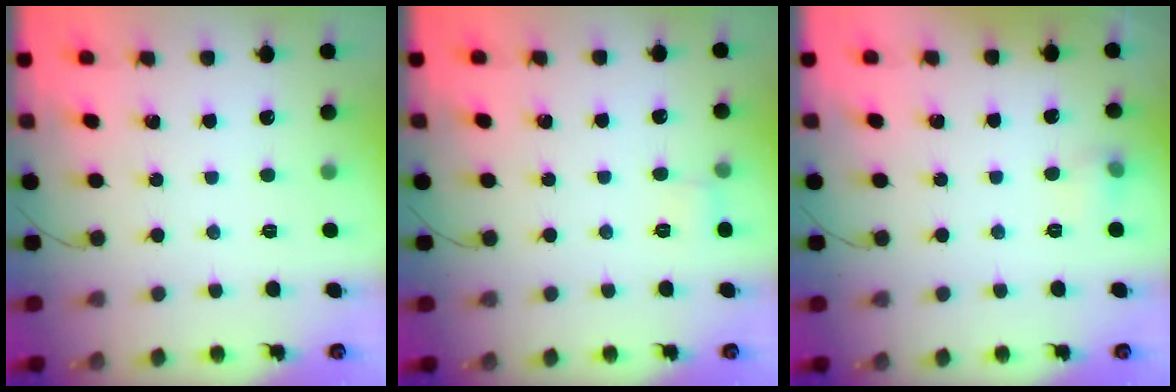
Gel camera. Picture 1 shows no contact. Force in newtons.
{"total": 6.2, "press": 5.9, "slide": 1.9}
{"total": 5.2, "press": 5.1, "slide": 1.1}